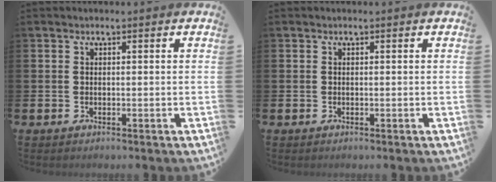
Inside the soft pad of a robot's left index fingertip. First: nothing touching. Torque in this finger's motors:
{"motor_torque": [-0.07, 0.12, -0.02, 0.00]}